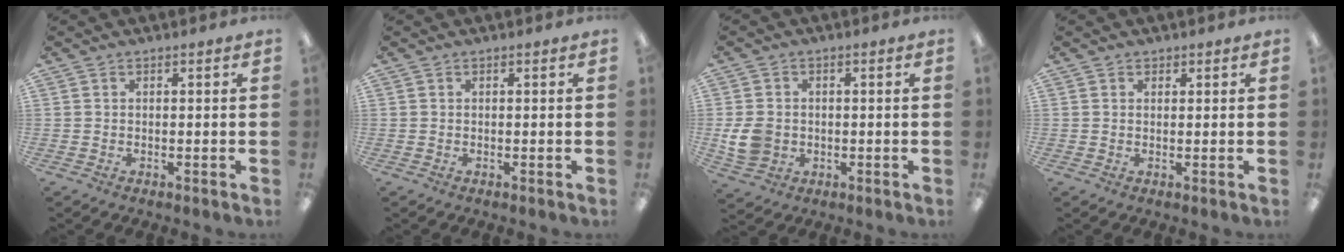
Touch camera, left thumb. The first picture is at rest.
{"total": 0.0}
{"total": 7.4, "force": [-0.5, 6.3, 3.8], "torque": [-0.081, 0.011, -0.004]}
{"total": 1.1, "force": [0.9, 0.7, 0.0], "torque": [-0.001, 0.001, 0.017]}